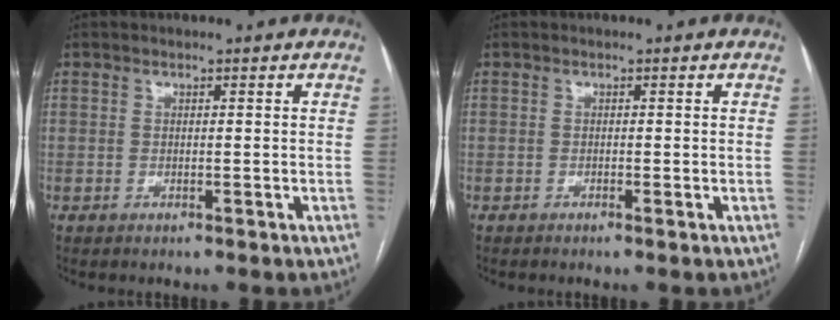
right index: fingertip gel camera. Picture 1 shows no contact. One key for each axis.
{"total": 0.0}